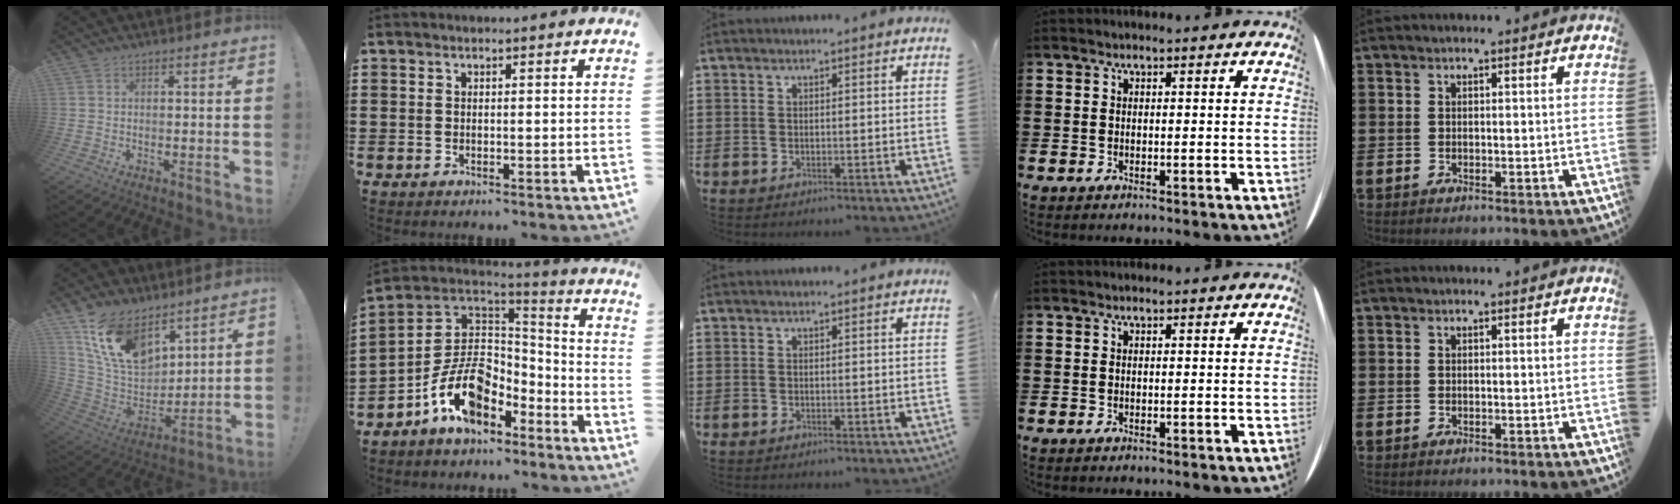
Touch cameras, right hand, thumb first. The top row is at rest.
{"thumb": {"total": 16.7, "force": [10.5, 9.3, 9.1], "torque": [-0.170, -0.062, 0.202]}, "index": {"total": 12.2, "force": [-5.5, 7.8, 7.6], "torque": [-0.159, 0.014, -0.105]}}